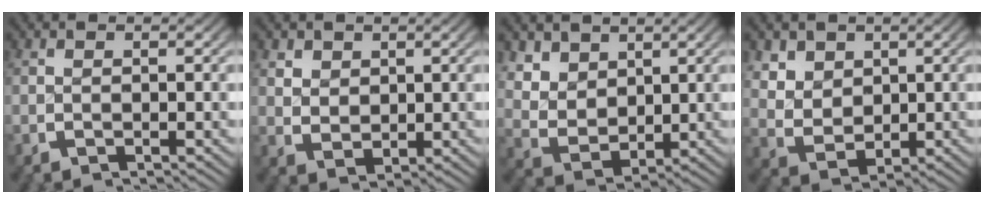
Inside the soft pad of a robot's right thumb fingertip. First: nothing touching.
{"total": 2.8, "force": [0.8, 2.3, 1.3], "torque": [-0.025, -0.018, 0.028]}
{"total": 6.8, "force": [1.3, 5.5, 3.8], "torque": [-0.101, -0.035, 0.035]}
{"total": 5.9, "force": [0.6, 4.9, 3.3], "torque": [-0.087, -0.039, 0.031]}